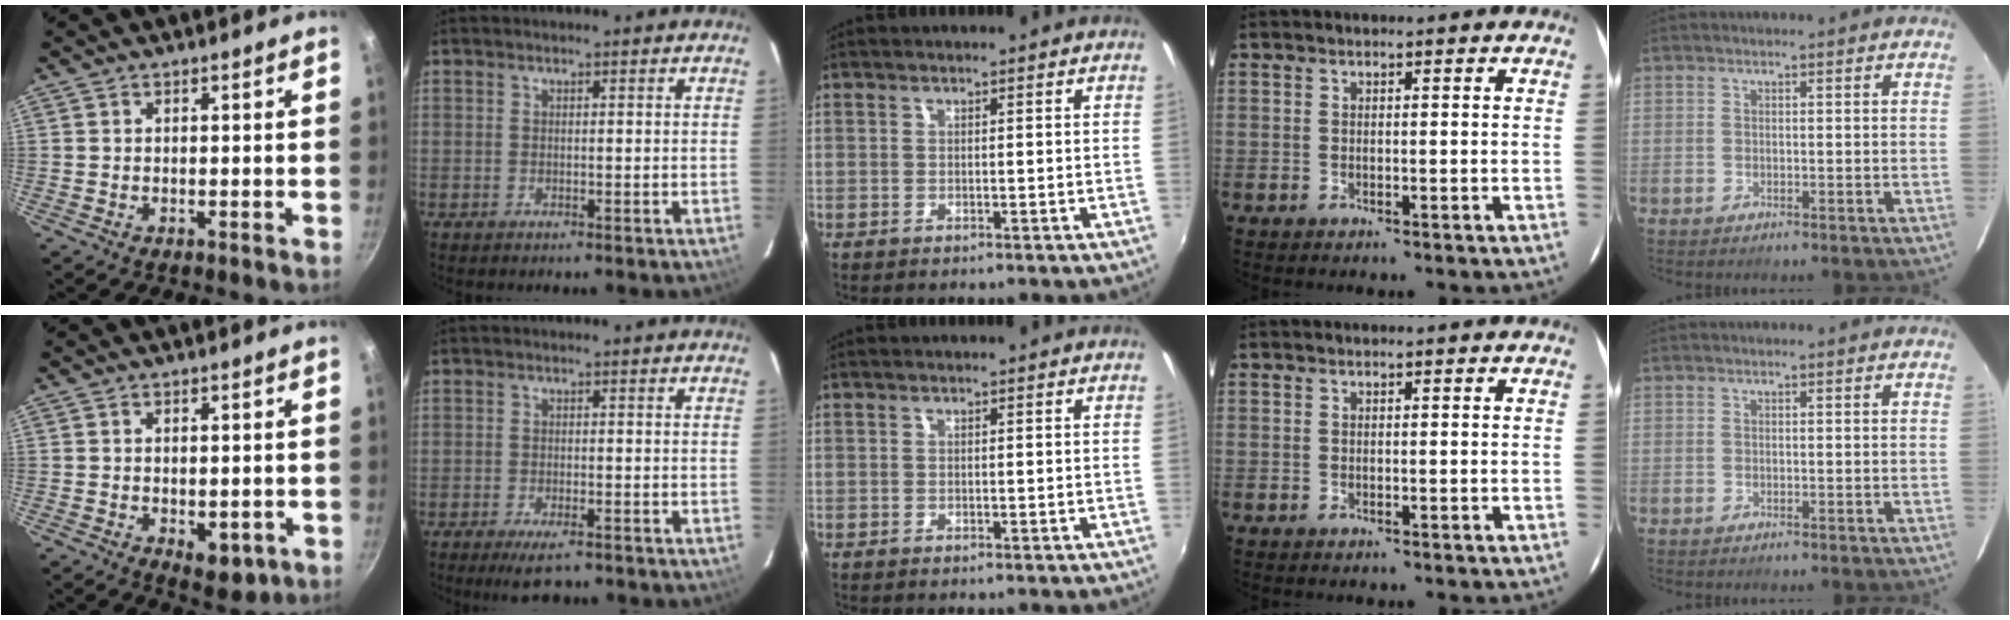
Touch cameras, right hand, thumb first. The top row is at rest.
{"thumb": {"total": 5.6, "force": [-1.5, 3.2, 4.4], "torque": [-0.046, -0.003, -0.012]}, "index": {"total": 4.8, "force": [-3.7, 1.2, 2.7], "torque": [-0.062, -0.010, -0.061]}}